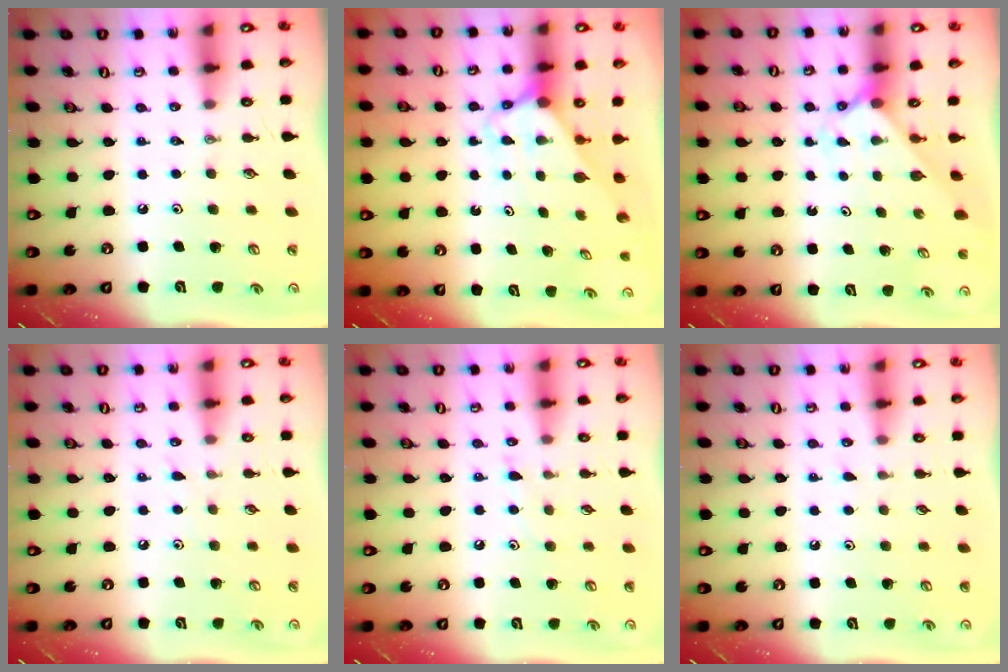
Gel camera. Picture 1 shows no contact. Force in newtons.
{"total": 2.6, "press": 2.6, "slide": 0.1}
{"total": 2.1, "press": 2.1, "slide": 0.2}
{"total": 2.5, "press": 2.4, "slide": 0.3}
{"total": 4.8, "press": 4.8, "slide": 0.5}
{"total": 5.6, "press": 5.5, "slide": 0.7}